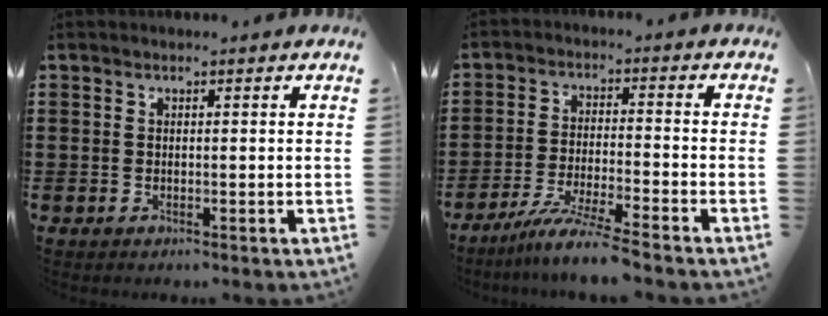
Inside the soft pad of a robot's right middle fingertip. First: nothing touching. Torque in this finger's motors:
{"motor_torque": [1.52, -0.62, 0.26, 0.11]}